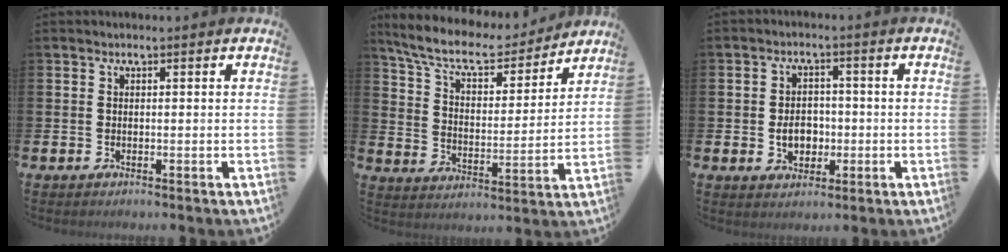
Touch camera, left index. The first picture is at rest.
{"total": 9.4, "force": [8.3, 2.5, 3.6], "torque": [-0.106, -0.052, 0.143]}
{"total": 4.2, "force": [-0.8, 3.2, 2.6], "torque": [-0.038, 0.001, -0.022]}